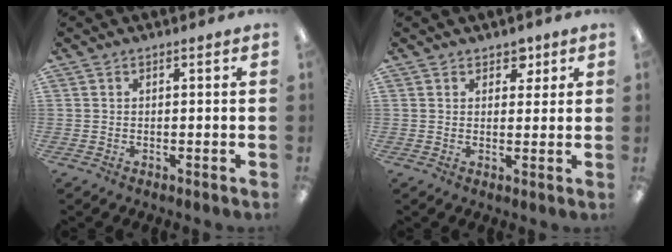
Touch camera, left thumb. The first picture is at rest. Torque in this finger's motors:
{"motor_torque": [-0.35, -0.28, -0.34, -0.06, -0.02]}